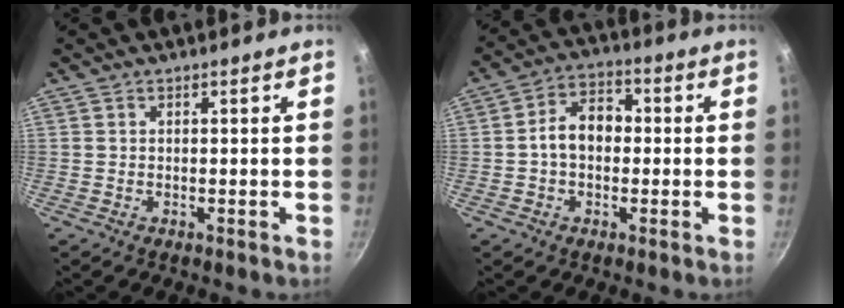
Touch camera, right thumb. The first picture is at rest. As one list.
[{"total": 8.2, "force": [-0.3, 5.9, 5.7], "torque": [-0.061, 0.027, -0.017]}]